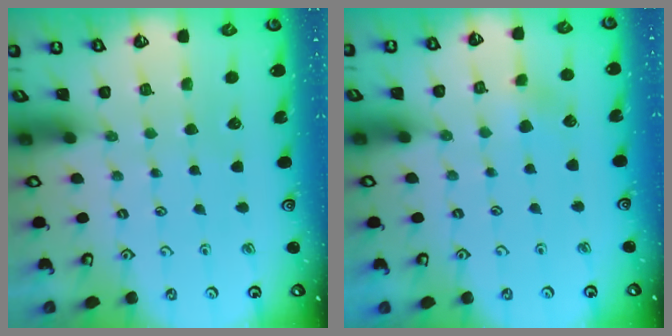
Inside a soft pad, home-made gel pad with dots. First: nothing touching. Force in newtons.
{"total": 3.6, "press": 3.5, "slide": 0.9}